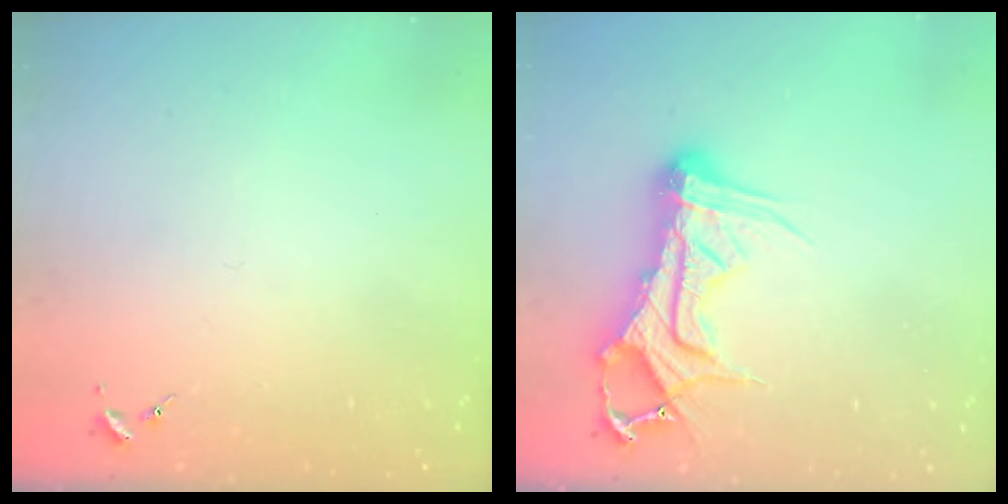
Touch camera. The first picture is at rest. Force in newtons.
{"total": 14.4, "press": 14.4, "slide": 1.4}